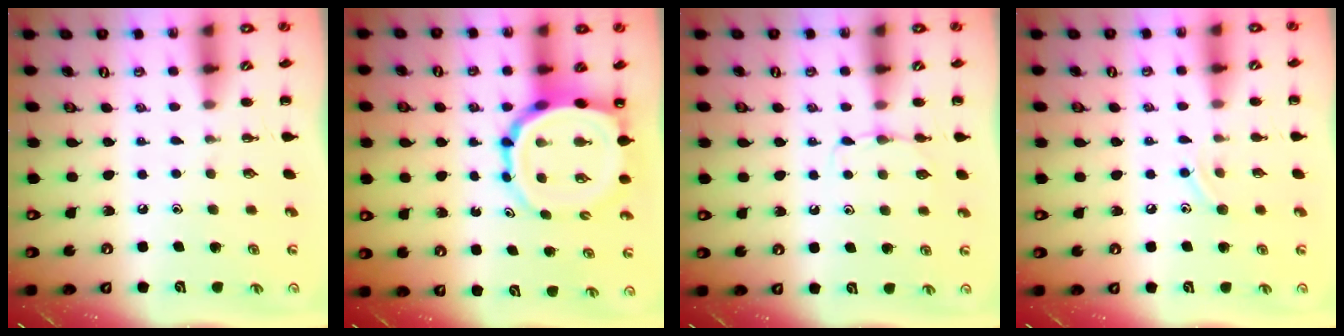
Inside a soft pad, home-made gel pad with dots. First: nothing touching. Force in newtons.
{"total": 11.5, "press": 10.9, "slide": 3.6}
{"total": 4.9, "press": 4.8, "slide": 1.3}
{"total": 8.3, "press": 8.1, "slide": 1.8}